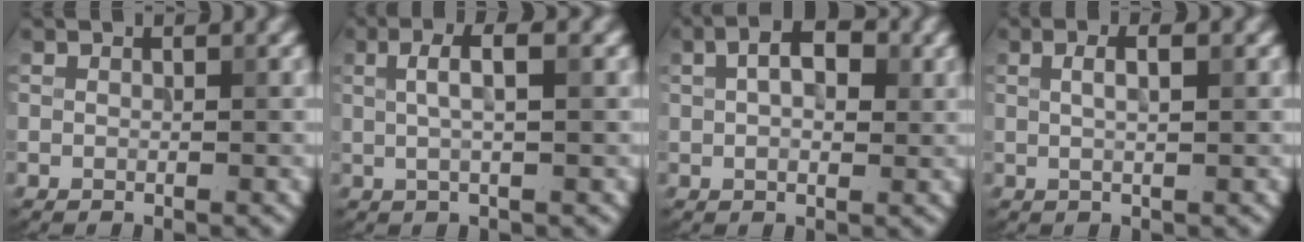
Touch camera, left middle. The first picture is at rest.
{"total": 3.3, "force": [0.7, 0.8, 3.1], "torque": [-0.053, 0.008, 0.011]}
{"total": 4.8, "force": [1.3, 2.6, 3.7], "torque": [-0.051, 0.008, 0.011]}
{"total": 2.4, "force": [0.7, 0.8, 2.2], "torque": [-0.025, -0.003, 0.002]}